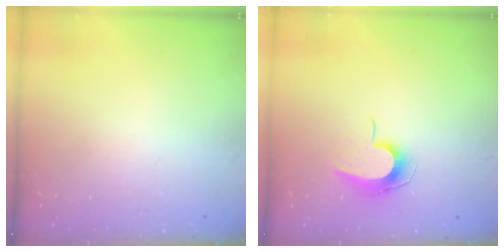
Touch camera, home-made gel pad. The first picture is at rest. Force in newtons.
{"total": 8.4, "press": 8.3, "slide": 0.7}